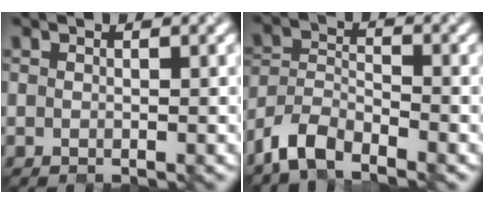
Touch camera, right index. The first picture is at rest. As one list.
[{"total": 4.6, "force": [-3.8, 1.5, 2.1], "torque": [-0.037, -0.004, -0.083]}]